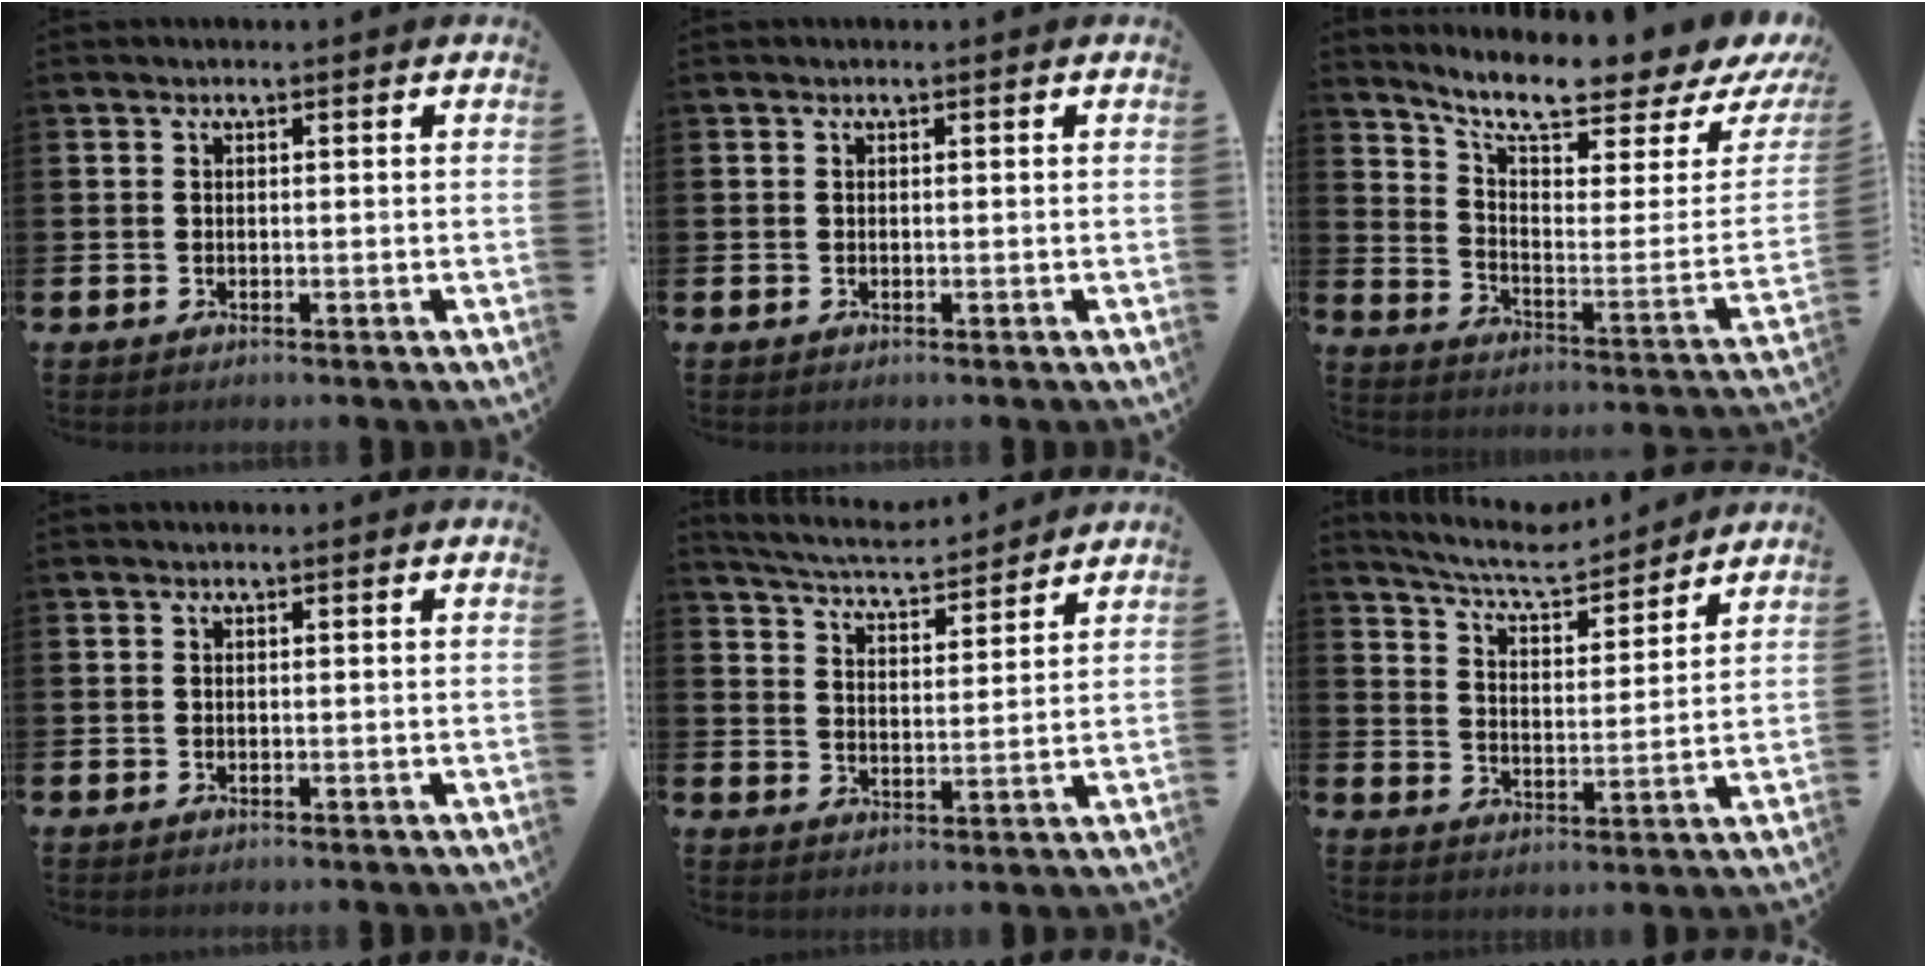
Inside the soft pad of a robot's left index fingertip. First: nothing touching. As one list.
[{"total": 0.0}, {"total": 9.5, "force": [8.5, 1.3, 4.0], "torque": [-0.093, -0.075, 0.140]}, {"total": 0.0}, {"total": 5.3, "force": [5.2, 0.5, 0.8], "torque": [-0.042, -0.037, 0.090]}, {"total": 6.9, "force": [6.5, 1.3, 1.9], "torque": [-0.063, -0.043, 0.111]}]